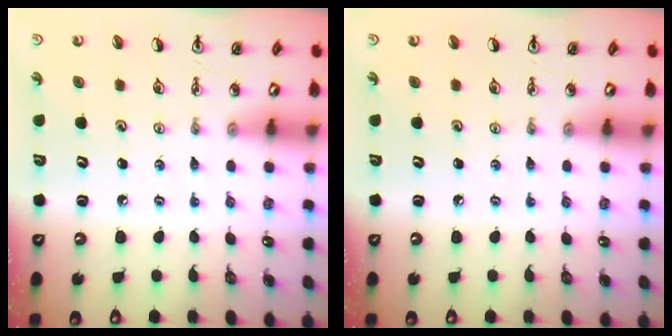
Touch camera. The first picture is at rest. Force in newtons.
{"total": 0.0}